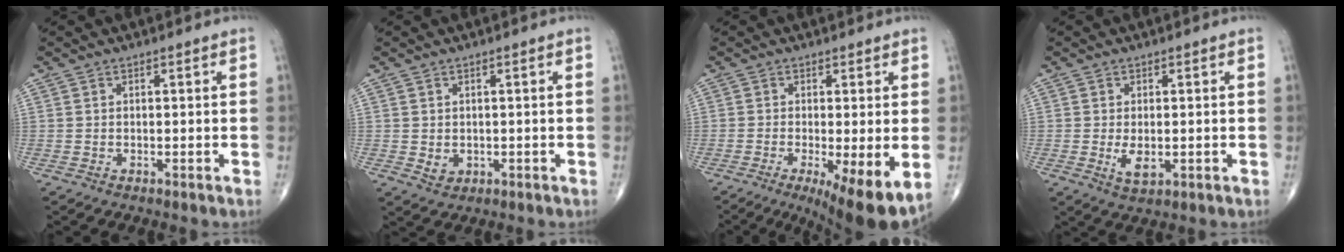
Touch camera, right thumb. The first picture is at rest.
{"total": 2.2, "force": [-0.1, 1.9, 1.1], "torque": [-0.010, -0.001, 0.007]}
{"total": 11.2, "force": [-3.3, 2.9, 10.4], "torque": [-0.160, -0.024, -0.045]}
{"total": 3.7, "force": [-0.5, 1.8, 3.2], "torque": [-0.056, -0.009, -0.005]}